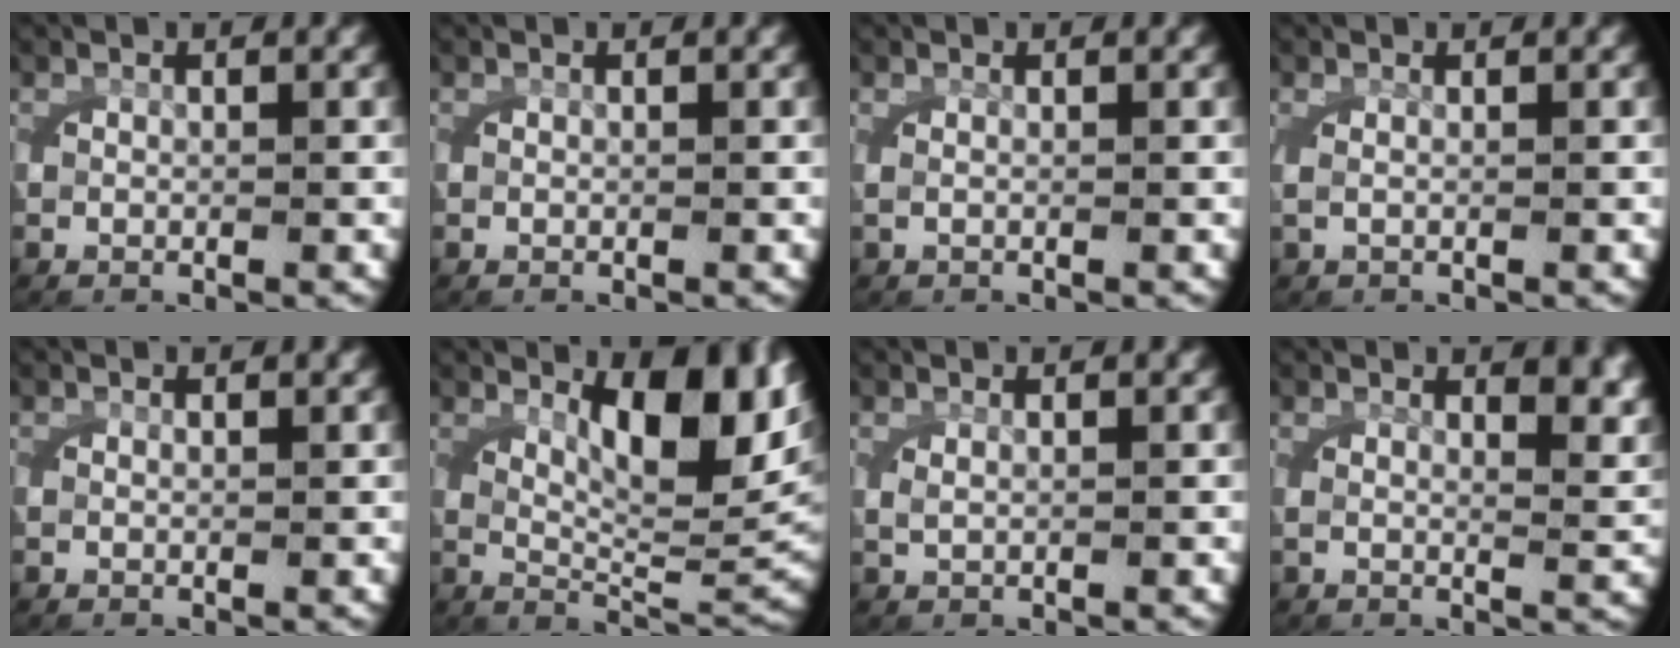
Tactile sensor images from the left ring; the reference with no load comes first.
{"total": 0.0}
{"total": 0.8, "force": [0.4, -0.2, 0.7], "torque": [-0.020, 0.001, 0.008]}
{"total": 1.0, "force": [0.4, 0.1, 0.9], "torque": [-0.031, -0.001, 0.010]}
{"total": 0.0}
{"total": 9.6, "force": [3.7, 3.2, 8.3], "torque": [-0.106, -0.002, 0.060]}
{"total": 0.9, "force": [0.6, 0.0, 0.7], "torque": [-0.015, 0.000, 0.015]}
{"total": 3.9, "force": [2.4, 0.6, 3.0], "torque": [-0.041, -0.008, 0.037]}